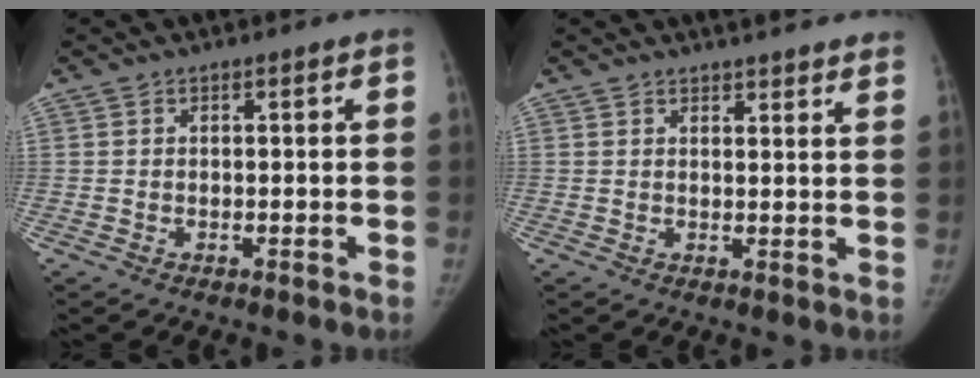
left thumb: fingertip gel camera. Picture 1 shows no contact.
{"total": 10.0, "force": [8.7, 2.1, 4.3], "torque": [-0.027, -0.019, 0.096]}